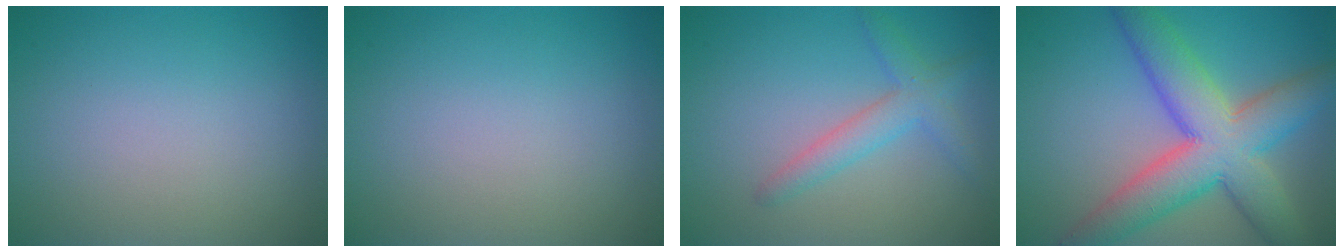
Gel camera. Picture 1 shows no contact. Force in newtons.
{"total": 0.0}
{"total": 2.9, "press": 2.9, "slide": 0.1}
{"total": 9.7, "press": 9.7, "slide": 0.4}